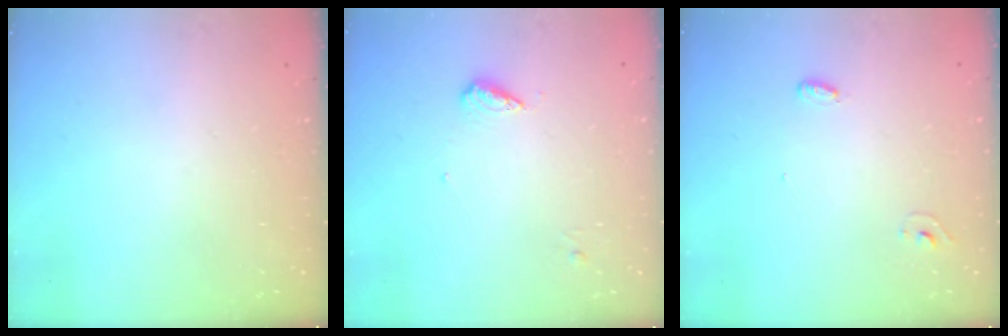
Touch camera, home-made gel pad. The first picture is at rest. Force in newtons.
{"total": 6.0, "press": 5.9, "slide": 1.5}
{"total": 3.4, "press": 3.1, "slide": 1.3}